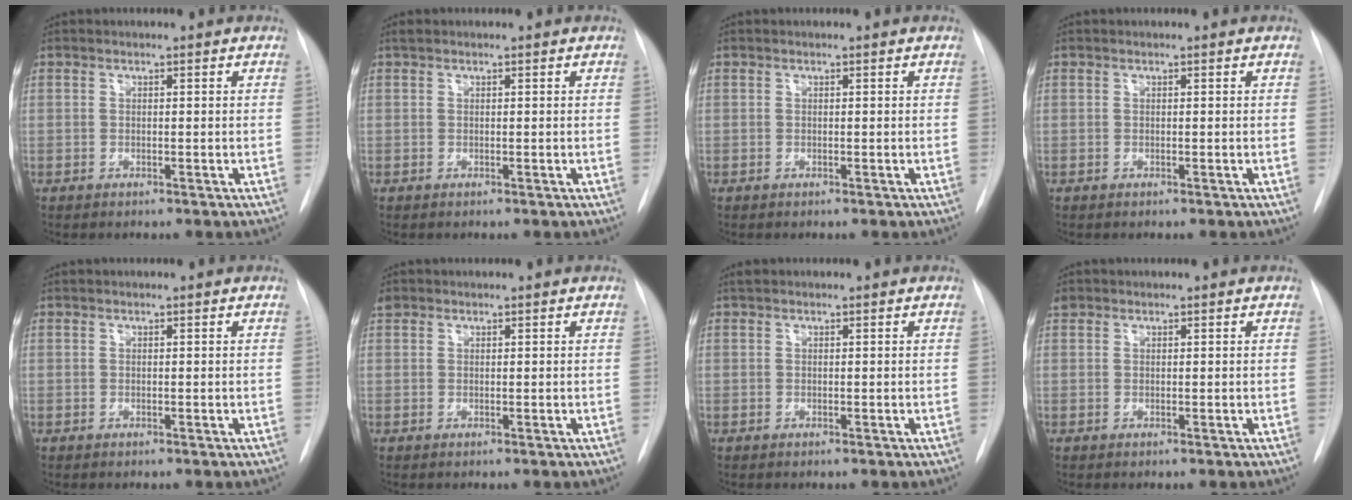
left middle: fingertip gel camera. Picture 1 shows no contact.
{"total": 0.5, "force": [0.4, 0.2, 0.2], "torque": [-0.008, 0.011, 0.010]}
{"total": 0.0}
{"total": 0.0}
{"total": 0.0}
{"total": 1.2, "force": [0.9, 0.8, 0.2], "torque": [-0.004, 0.016, 0.015]}
{"total": 0.6, "force": [0.6, 0.3, 0.2], "torque": [-0.010, 0.013, 0.012]}
{"total": 0.9, "force": [0.7, 0.6, 0.1], "torque": [-0.003, 0.016, 0.012]}